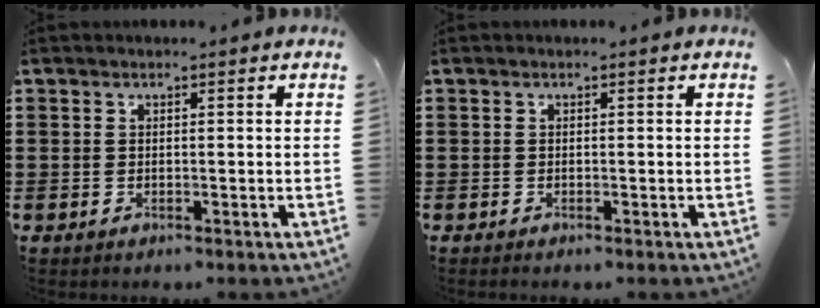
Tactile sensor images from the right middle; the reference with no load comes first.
{"total": 0.0}